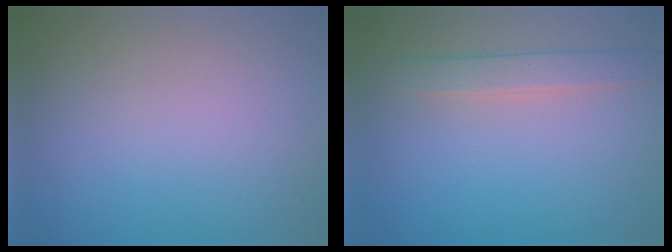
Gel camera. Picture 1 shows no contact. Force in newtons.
{"total": 2.0, "press": 2.0, "slide": 0.2}